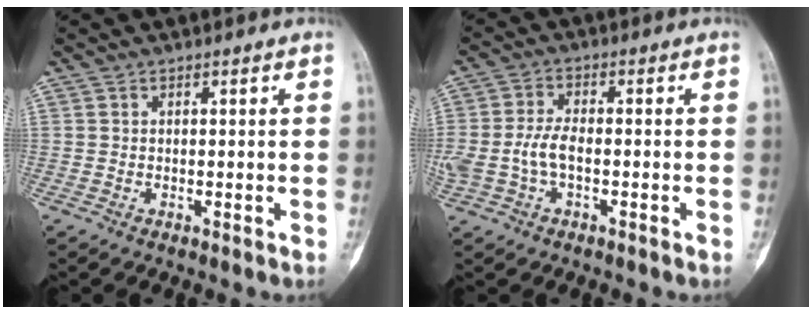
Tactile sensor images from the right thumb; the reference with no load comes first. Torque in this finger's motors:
{"motor_torque": [0.64, 0.69, 0.83, -0.16, 0.23]}